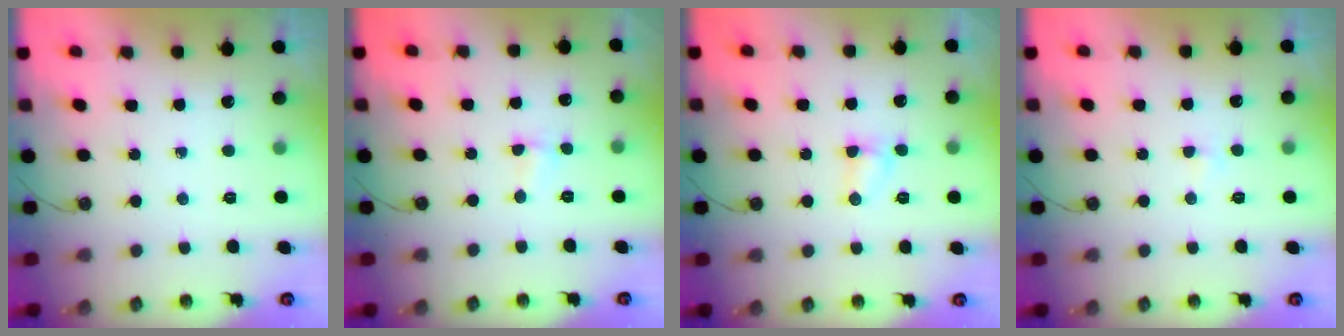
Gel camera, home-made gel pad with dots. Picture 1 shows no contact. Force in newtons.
{"total": 1.5, "press": 1.2, "slide": 1.0}
{"total": 3.7, "press": 3.6, "slide": 1.0}
{"total": 2.1, "press": 2.1, "slide": 0.3}